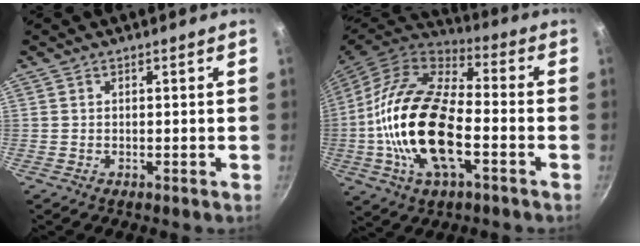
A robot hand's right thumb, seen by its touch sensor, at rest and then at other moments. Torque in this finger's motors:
{"motor_torque": [-0.08, 2.19, 2.70, -0.07, 0.57]}